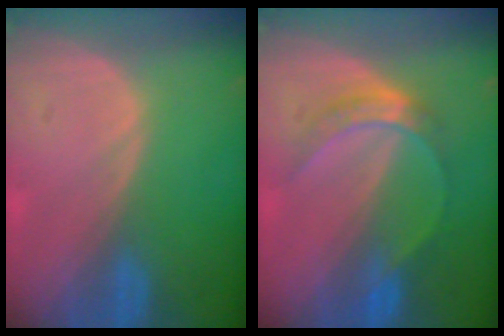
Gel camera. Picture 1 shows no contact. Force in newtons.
{"total": 5.0, "press": 4.9, "slide": 1.2}